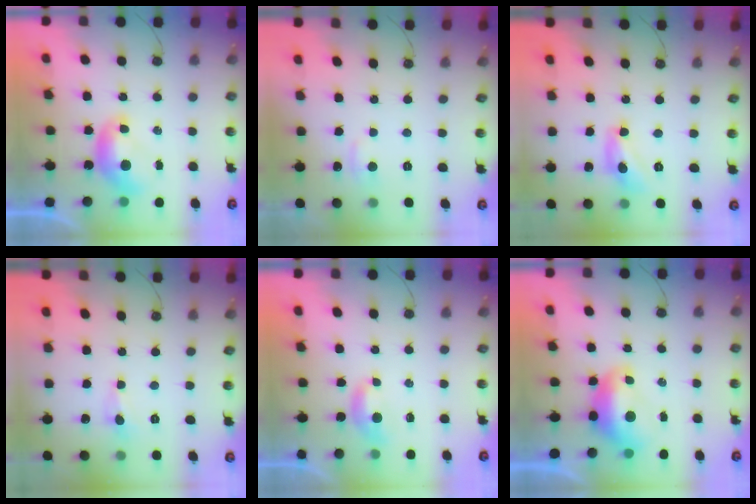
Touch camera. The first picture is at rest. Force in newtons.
{"total": 1.0, "press": 0.5, "slide": 0.8}
{"total": 8.8, "press": 8.8, "slide": 0.4}
{"total": 0.0}
{"total": 3.0, "press": 2.9, "slide": 0.4}
{"total": 2.1, "press": 1.9, "slide": 0.9}